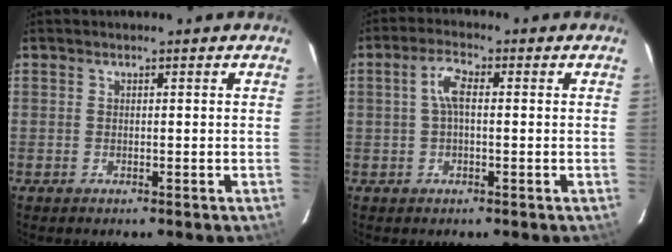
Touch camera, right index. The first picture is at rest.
{"total": 4.1, "force": [0.4, 1.6, 3.7], "torque": [-0.075, 0.010, 0.008]}